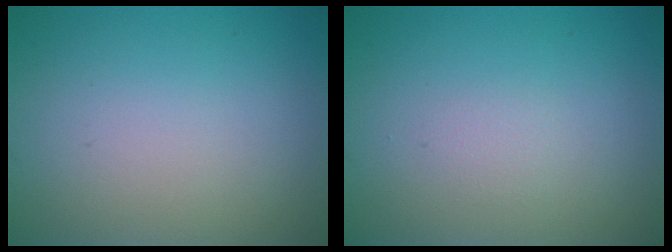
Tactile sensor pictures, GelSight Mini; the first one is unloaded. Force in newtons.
{"total": 0.6, "press": 0.6, "slide": 0.1}